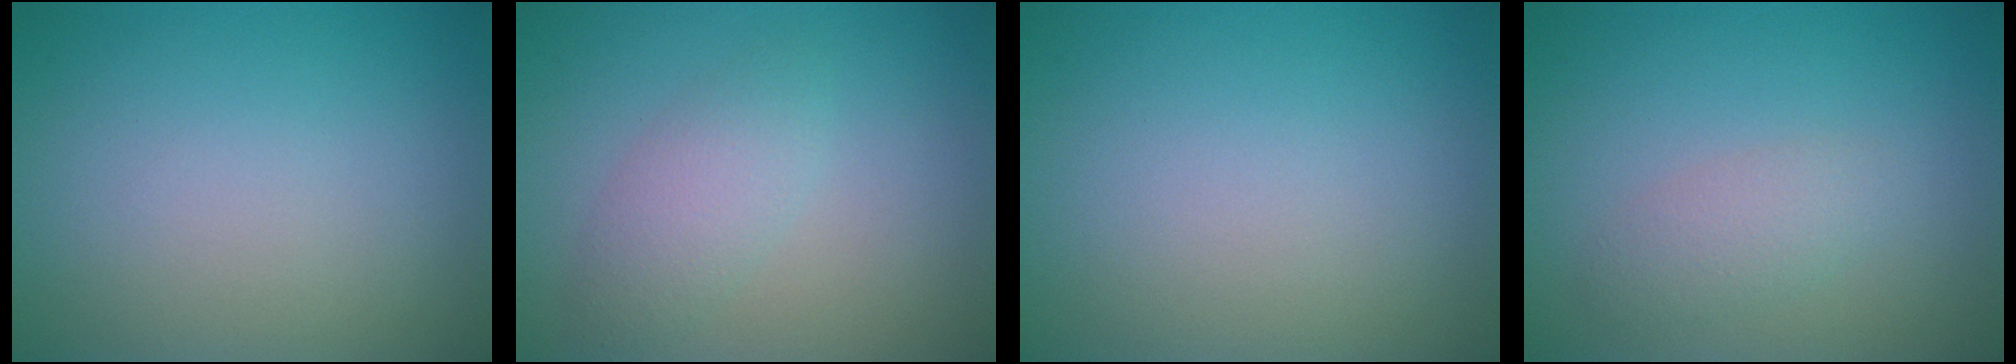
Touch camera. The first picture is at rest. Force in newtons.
{"total": 2.4, "press": 2.4, "slide": 0.0}
{"total": 0.0}
{"total": 1.9, "press": 1.9, "slide": 0.1}